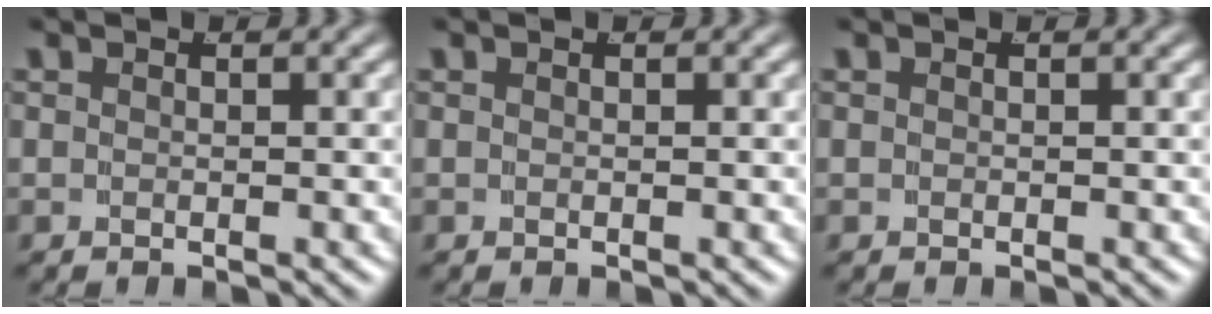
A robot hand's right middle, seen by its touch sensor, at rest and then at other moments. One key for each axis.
{"total": 0.0}
{"total": 0.0}